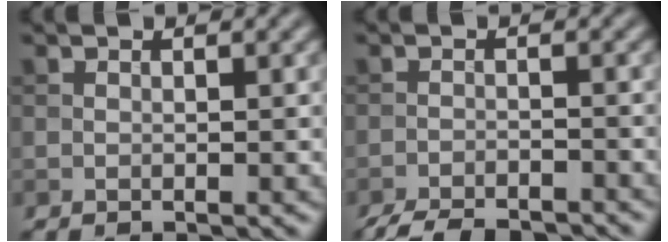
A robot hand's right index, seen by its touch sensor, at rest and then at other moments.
{"total": 5.8, "force": [-5.4, 1.0, 1.8], "torque": [-0.035, -0.015, -0.087]}